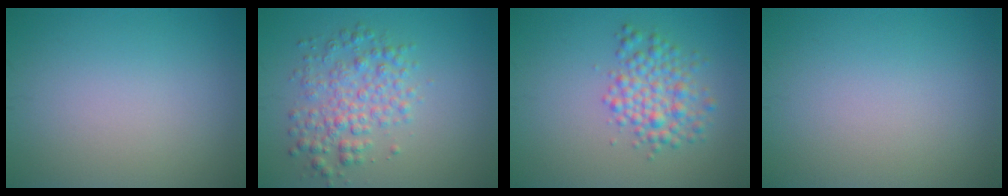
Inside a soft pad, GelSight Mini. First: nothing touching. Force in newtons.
{"total": 4.0, "press": 4.0, "slide": 0.0}
{"total": 3.8, "press": 3.8, "slide": 0.0}
{"total": 0.0}